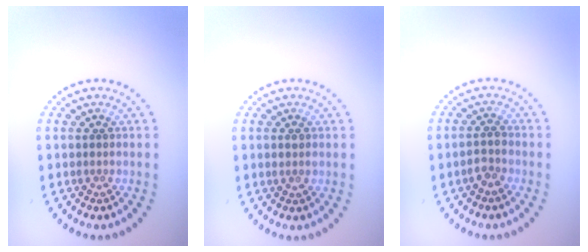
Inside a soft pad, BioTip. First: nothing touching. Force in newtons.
{"total": 0.9, "press": 0.9, "slide": 0.2}
{"total": 1.4, "press": 1.2, "slide": 0.7}